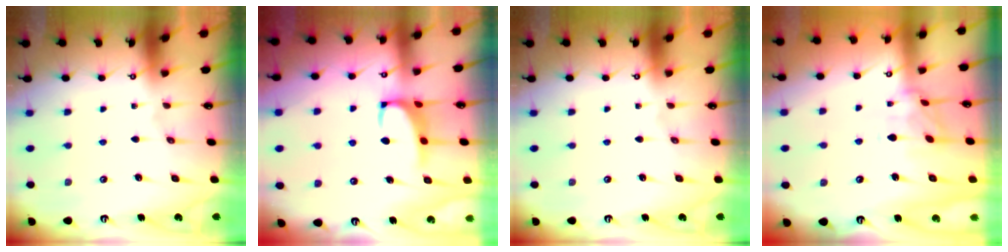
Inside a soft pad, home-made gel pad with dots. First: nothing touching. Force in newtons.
{"total": 2.0, "press": 1.7, "slide": 1.0}
{"total": 0.0}
{"total": 2.4, "press": 2.2, "slide": 1.2}